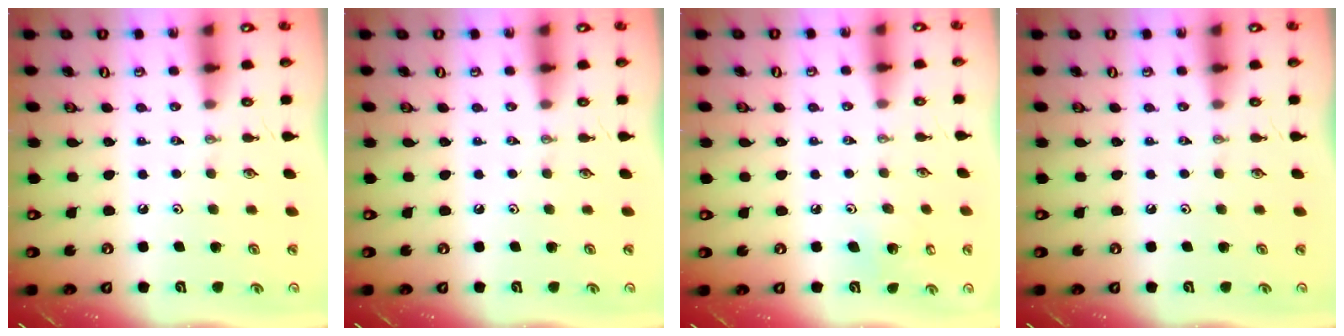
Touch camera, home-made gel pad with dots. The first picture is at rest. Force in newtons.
{"total": 0.0}
{"total": 5.1, "press": 5.1, "slide": 0.4}
{"total": 0.0}